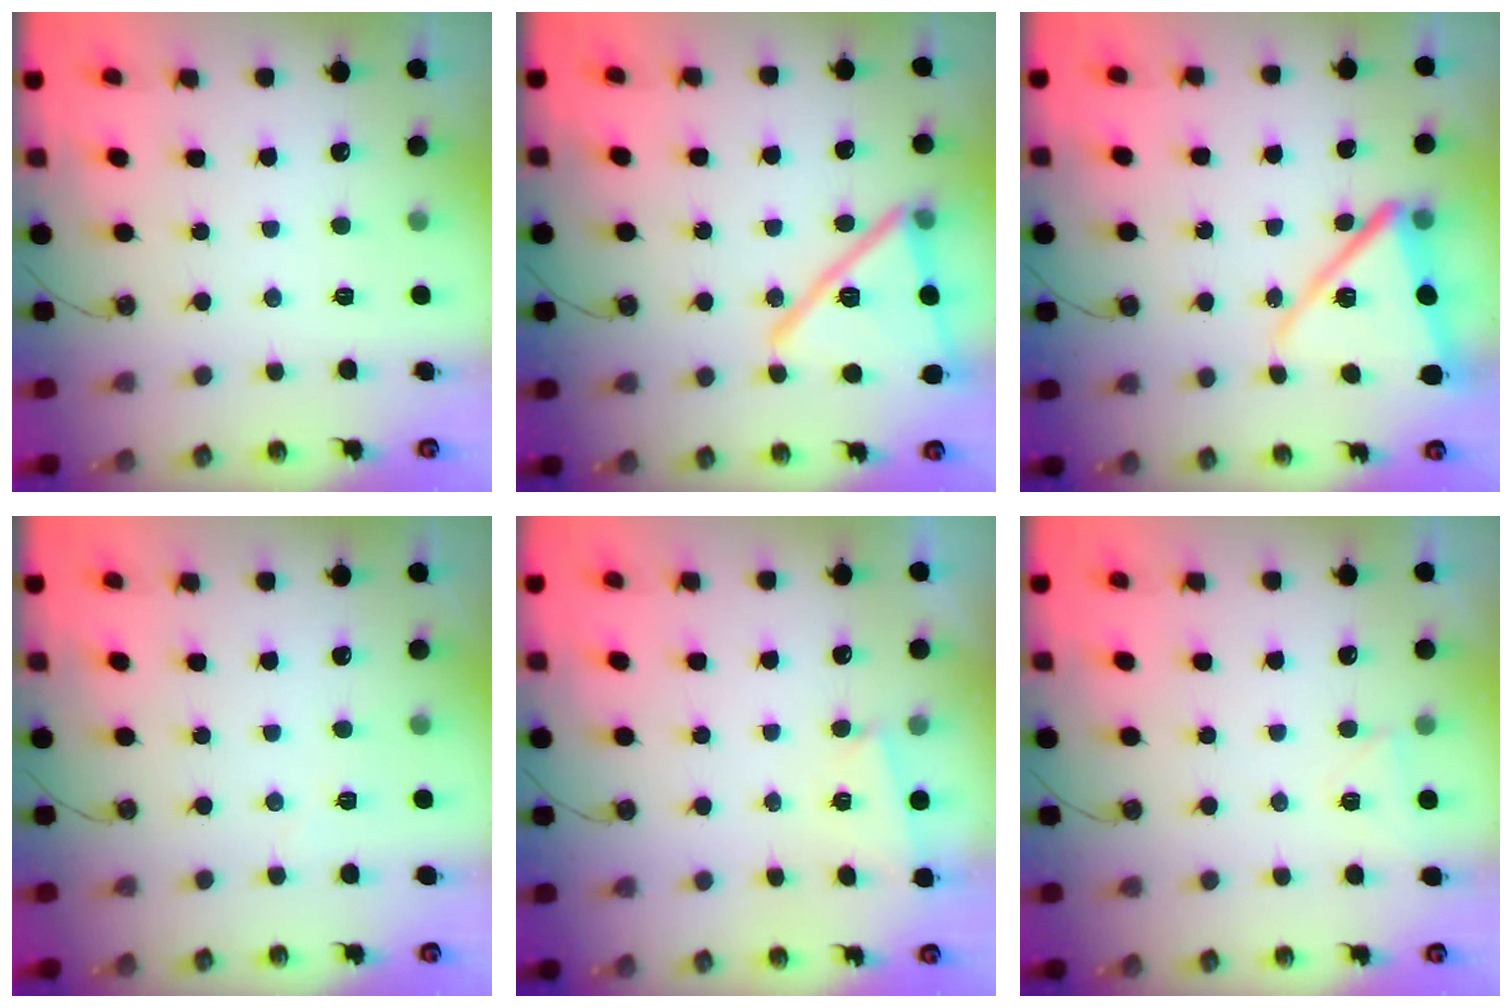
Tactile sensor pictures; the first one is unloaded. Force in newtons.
{"total": 20.4, "press": 18.7, "slide": 8.2}
{"total": 14.4, "press": 14.4, "slide": 0.9}
{"total": 3.3, "press": 2.7, "slide": 2.0}
{"total": 1.5, "press": 1.4, "slide": 0.5}
{"total": 3.5, "press": 3.4, "slide": 0.6}